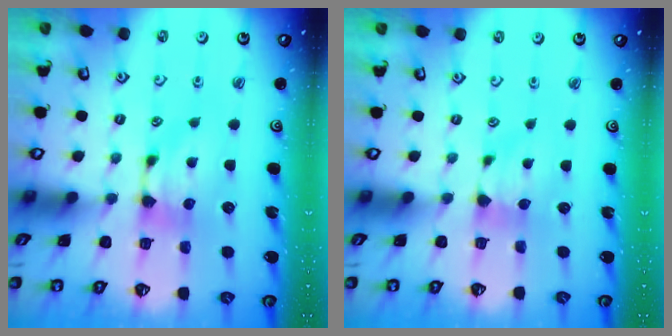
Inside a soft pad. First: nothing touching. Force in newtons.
{"total": 0.9, "press": 0.8, "slide": 0.5}